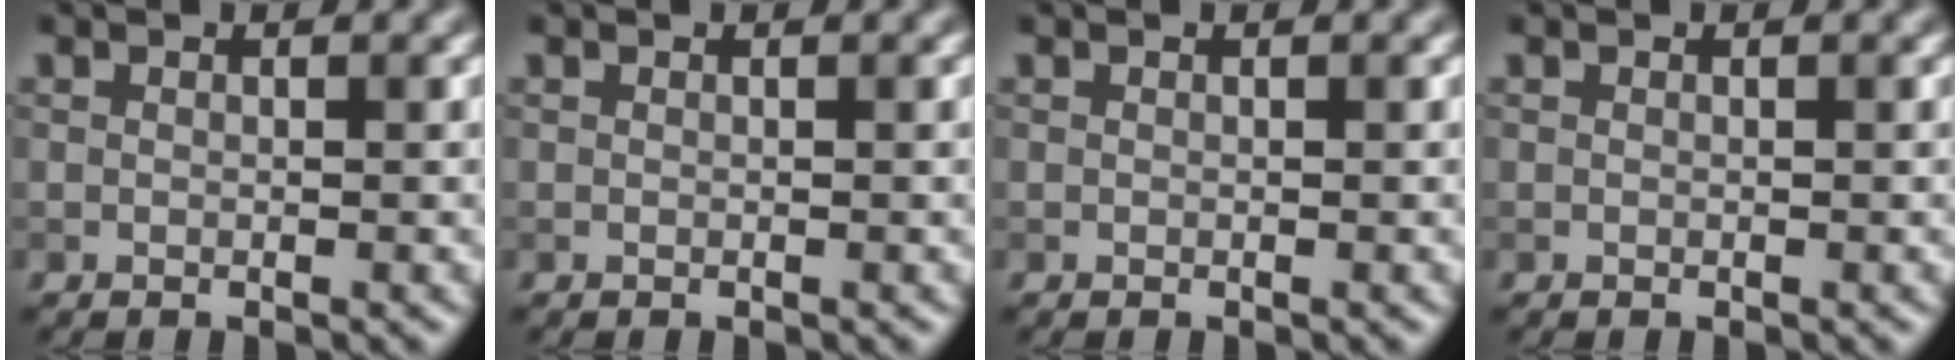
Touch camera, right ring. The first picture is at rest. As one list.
[{"total": 0.0}, {"total": 0.0}, {"total": 0.0}]